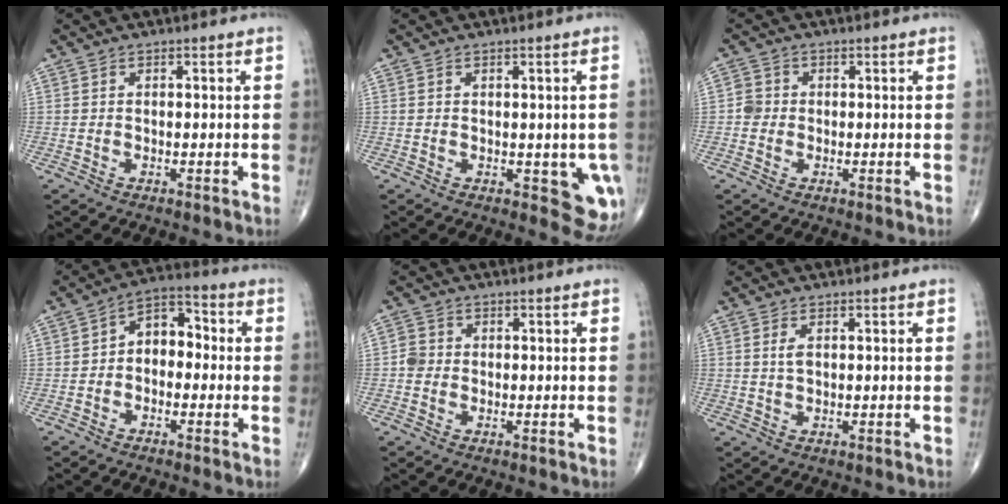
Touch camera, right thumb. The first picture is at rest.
{"total": 6.2, "force": [-1.1, 3.1, 5.2], "torque": [-0.026, -0.007, -0.006]}
{"total": 2.4, "force": [-0.3, 2.3, 0.6], "torque": [0.004, 0.007, -0.011]}
{"total": 7.3, "force": [-0.5, 5.1, 5.3], "torque": [-0.050, 0.034, -0.027]}
{"total": 2.2, "force": [-0.3, 2.1, 0.8], "torque": [-0.003, 0.006, -0.012]}
{"total": 1.9, "force": [0.6, 0.9, 1.5], "torque": [-0.030, 0.001, 0.013]}